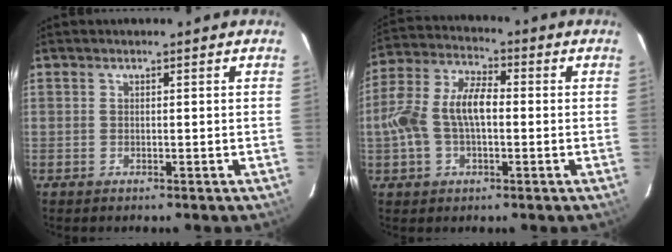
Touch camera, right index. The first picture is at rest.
{"total": 11.6, "force": [-1.1, 6.3, 9.7], "torque": [-0.204, 0.020, -0.021]}